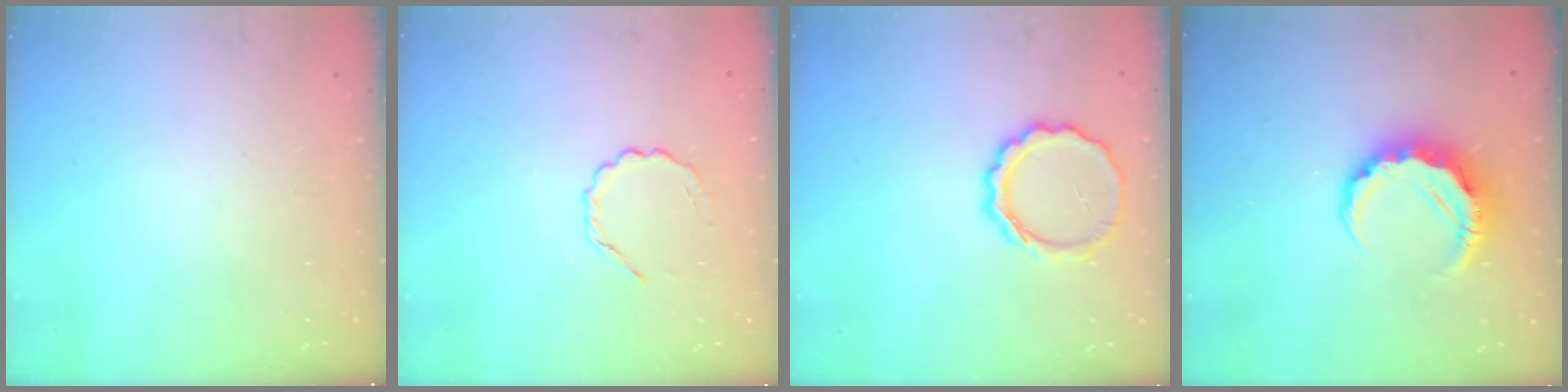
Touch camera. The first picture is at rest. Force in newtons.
{"total": 2.8, "press": 2.6, "slide": 1.0}
{"total": 9.4, "press": 9.1, "slide": 2.1}
{"total": 8.1, "press": 7.9, "slide": 1.4}